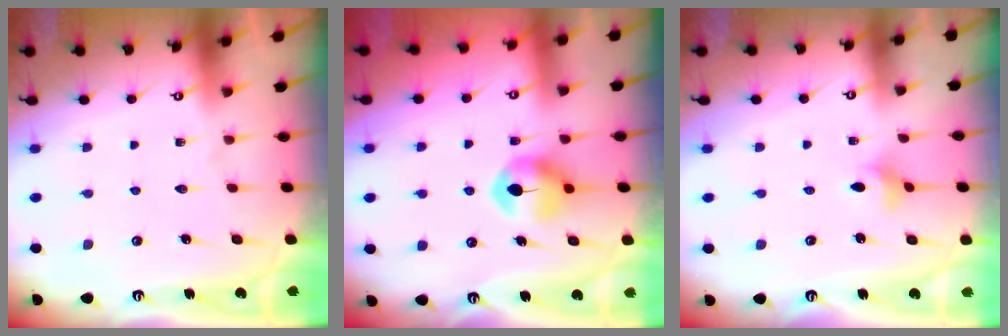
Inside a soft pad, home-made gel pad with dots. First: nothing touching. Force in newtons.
{"total": 7.9, "press": 7.9, "slide": 0.2}
{"total": 3.0, "press": 2.9, "slide": 0.6}